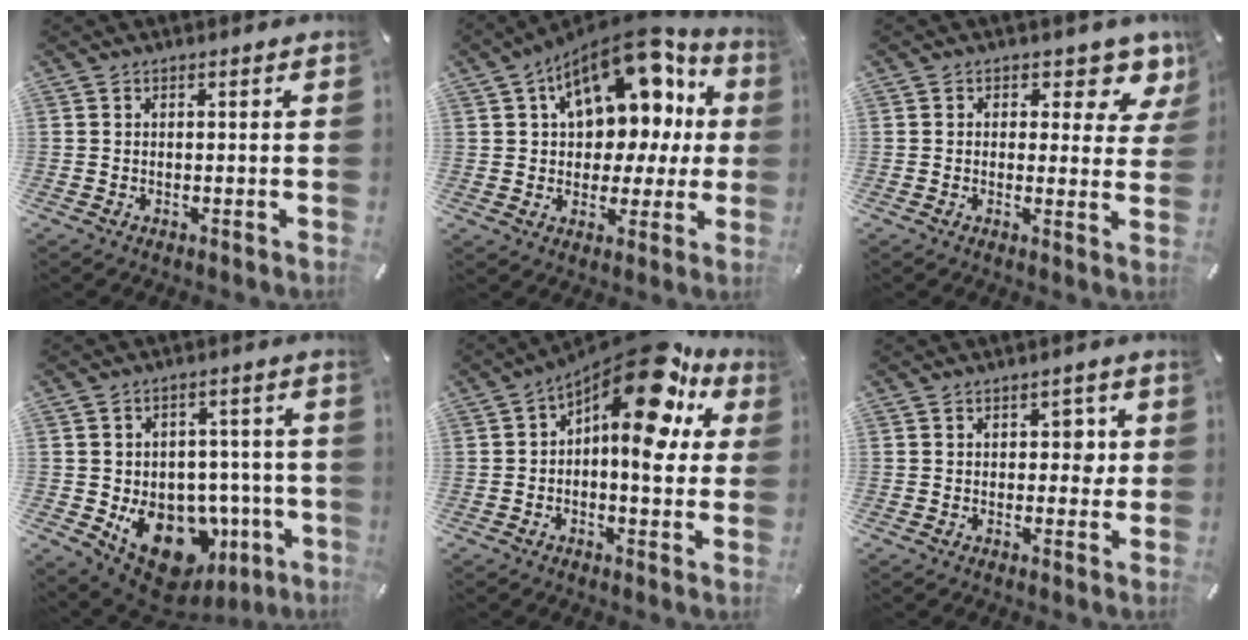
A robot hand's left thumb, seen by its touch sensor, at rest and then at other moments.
{"total": 18.3, "force": [9.2, 10.8, 11.5], "torque": [-0.169, -0.062, 0.159]}
{"total": 6.2, "force": [3.9, 3.8, 3.1], "torque": [-0.021, -0.030, 0.061]}
{"total": 16.4, "force": [-5.6, 12.2, 9.4], "torque": [-0.120, 0.018, -0.074]}
{"total": 18.8, "force": [9.2, 7.4, 14.6], "torque": [-0.207, -0.068, 0.150]}
{"total": 4.2, "force": [0.8, 2.6, 3.2], "torque": [-0.025, -0.006, 0.001]}